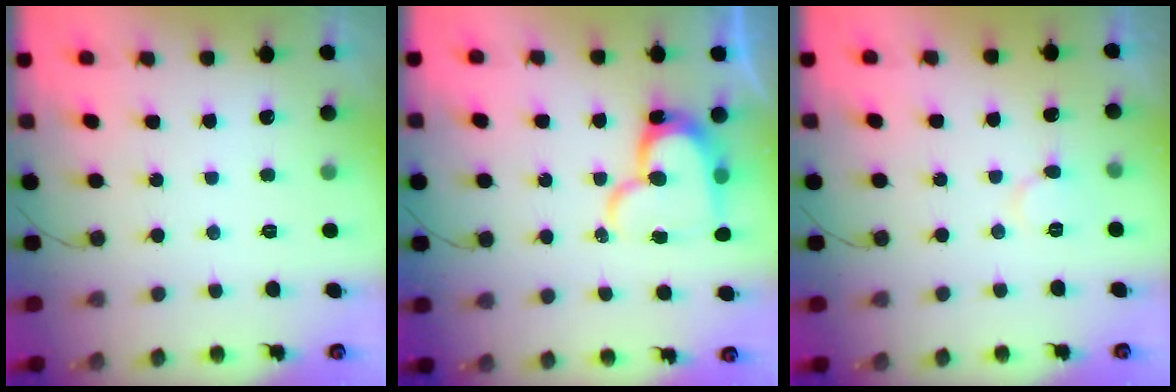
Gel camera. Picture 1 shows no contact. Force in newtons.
{"total": 16.2, "press": 16.1, "slide": 1.7}
{"total": 5.4, "press": 5.4, "slide": 0.3}